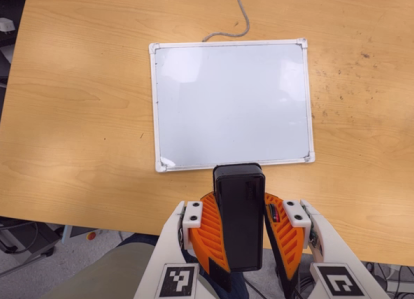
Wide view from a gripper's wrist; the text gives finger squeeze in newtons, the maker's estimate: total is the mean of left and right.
{"total": 11.1, "left": 10.8, "right": 11.4}